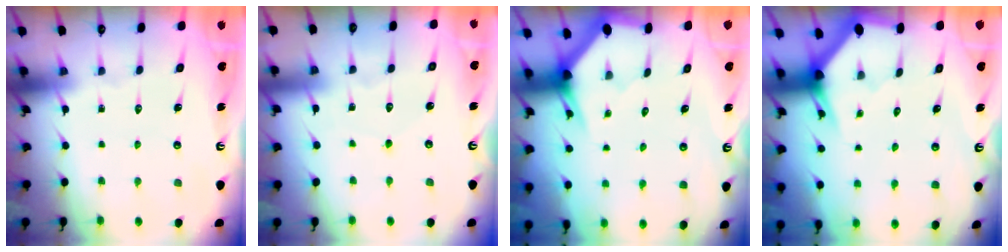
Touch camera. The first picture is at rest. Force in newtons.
{"total": 2.1, "press": 2.1, "slide": 0.1}
{"total": 2.9, "press": 2.9, "slide": 0.0}
{"total": 2.9, "press": 2.9, "slide": 0.1}